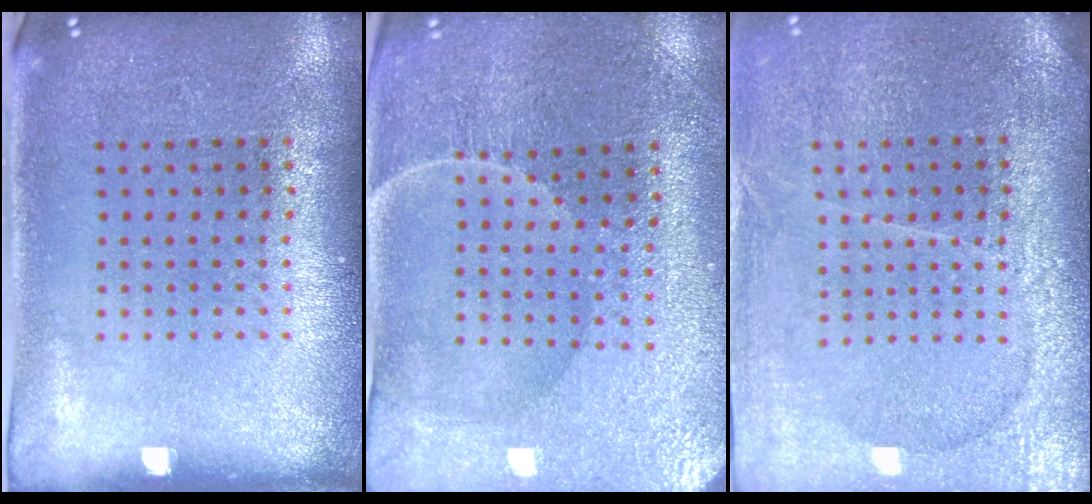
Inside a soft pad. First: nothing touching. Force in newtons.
{"total": 1.5, "press": 1.5, "slide": 0.1}
{"total": 3.5, "press": 3.2, "slide": 1.4}